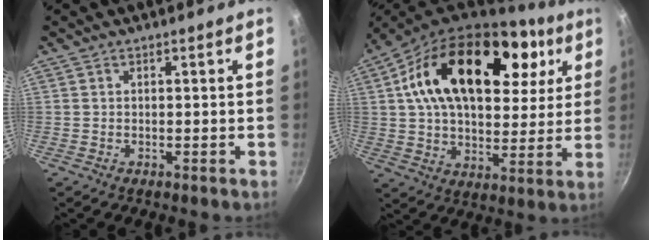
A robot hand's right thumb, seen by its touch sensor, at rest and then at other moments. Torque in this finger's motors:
{"motor_torque": [0.42, 4.58, 0.83, -0.27, 0.38]}